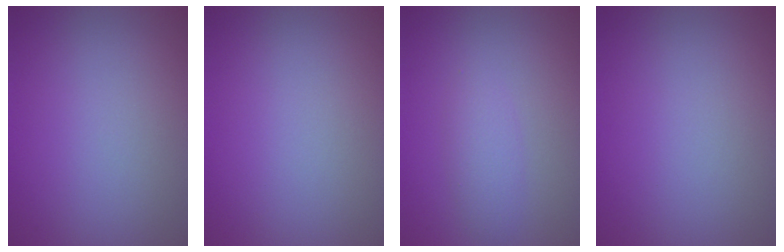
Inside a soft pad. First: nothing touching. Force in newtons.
{"total": 0.0}
{"total": 1.8, "press": 1.8, "slide": 0.0}
{"total": 0.0}